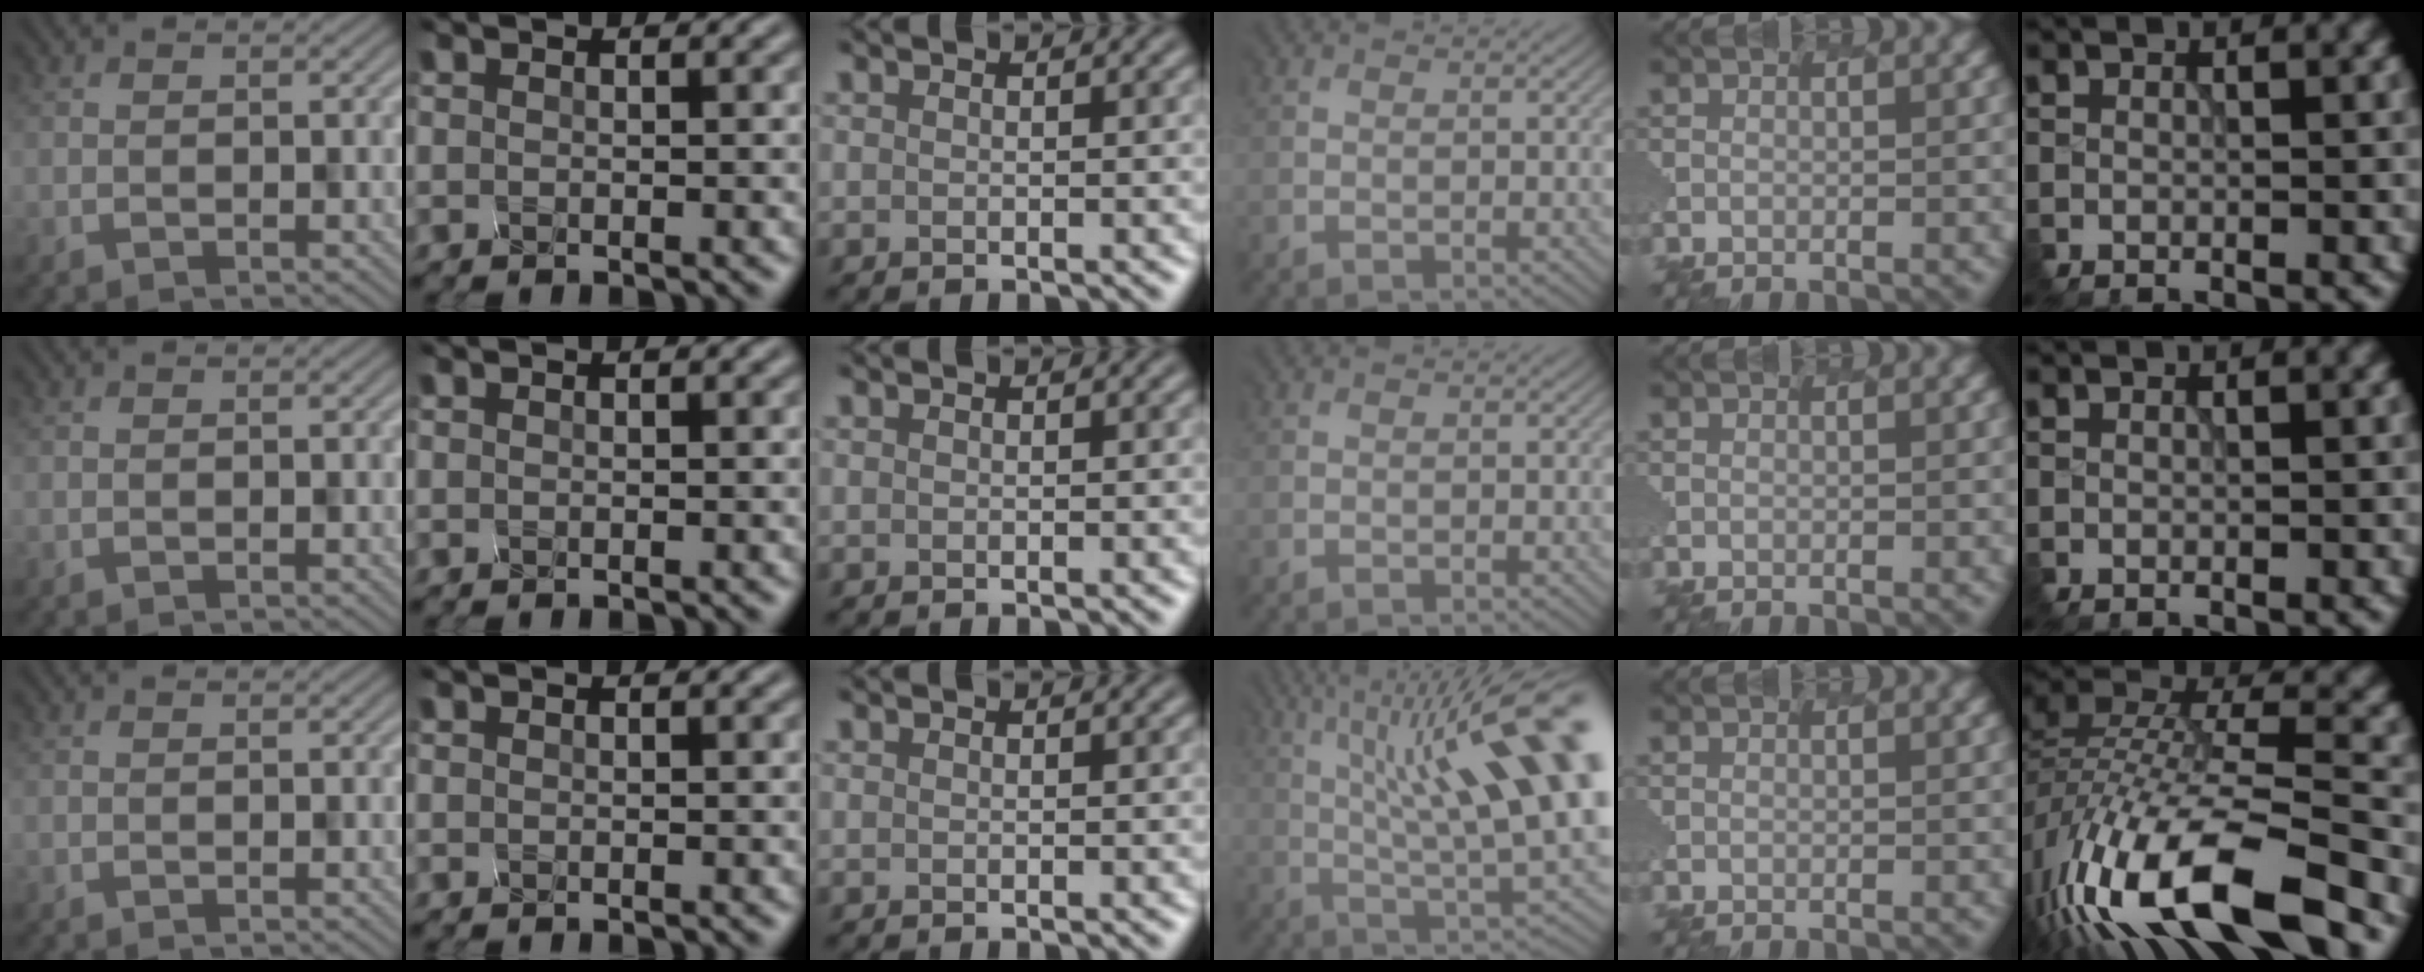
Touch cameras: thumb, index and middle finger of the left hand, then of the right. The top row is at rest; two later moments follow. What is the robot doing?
{"motion": "disassemble", "object": "hinged tin"}